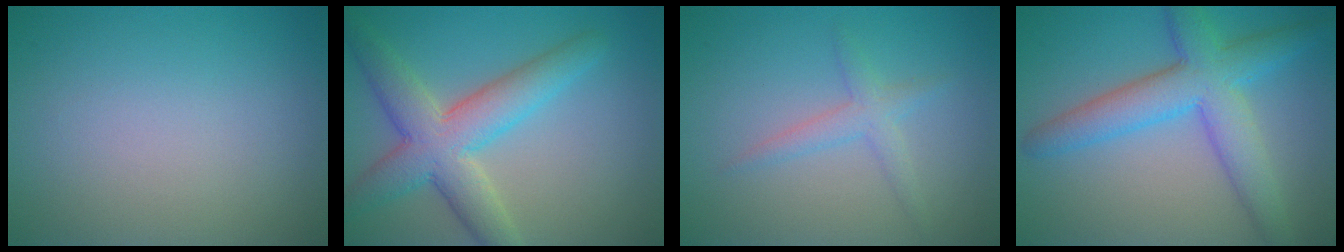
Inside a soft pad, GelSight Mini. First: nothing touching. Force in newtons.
{"total": 6.9, "press": 6.8, "slide": 0.2}
{"total": 2.0, "press": 2.0, "slide": 0.1}
{"total": 6.5, "press": 6.5, "slide": 0.1}